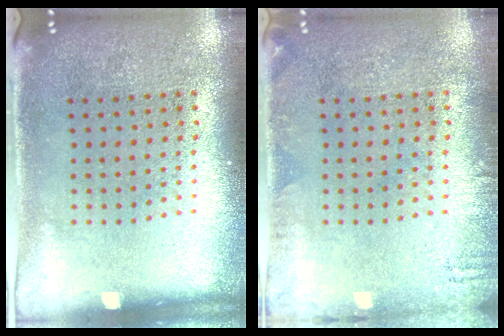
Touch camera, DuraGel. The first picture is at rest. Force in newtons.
{"total": 1.1, "press": 1.1, "slide": 0.2}